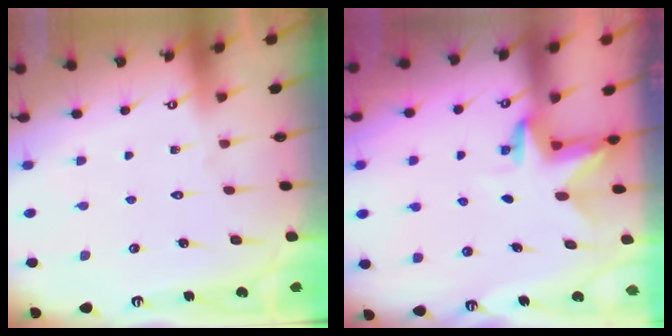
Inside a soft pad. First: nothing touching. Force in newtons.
{"total": 3.4, "press": 3.4, "slide": 0.1}